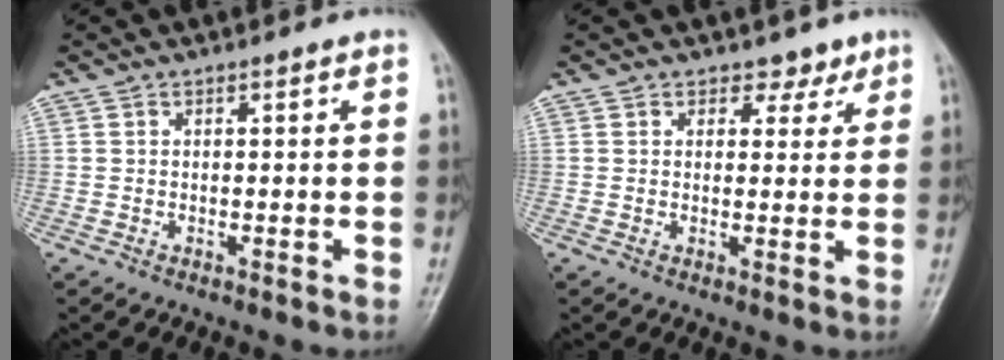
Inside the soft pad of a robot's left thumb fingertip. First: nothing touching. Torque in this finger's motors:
{"motor_torque": [0.03, 0.01, -0.14, -0.13, 0.02]}